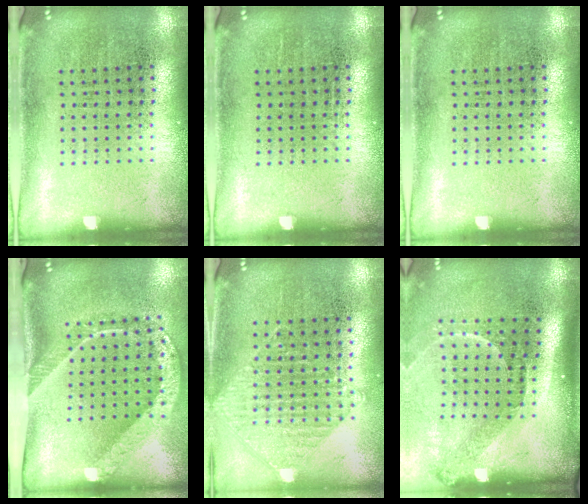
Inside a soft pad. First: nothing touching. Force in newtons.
{"total": 0.0}
{"total": 0.0}
{"total": 2.3, "press": 1.5, "slide": 1.7}
{"total": 0.9, "press": 0.9, "slide": 0.1}
{"total": 2.2, "press": 1.5, "slide": 1.6}